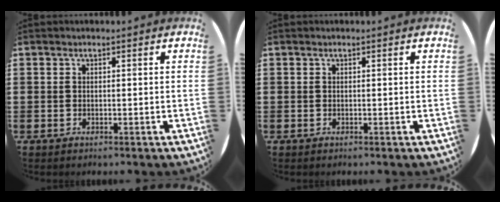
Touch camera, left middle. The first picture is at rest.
{"total": 0.0}